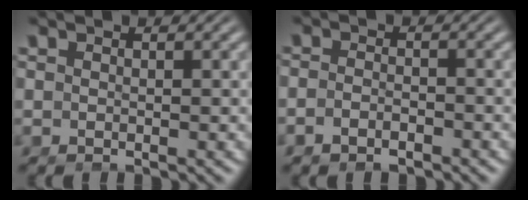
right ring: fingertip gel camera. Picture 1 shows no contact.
{"total": 2.2, "force": [-1.9, 0.8, 0.8], "torque": [-0.019, -0.010, -0.030]}